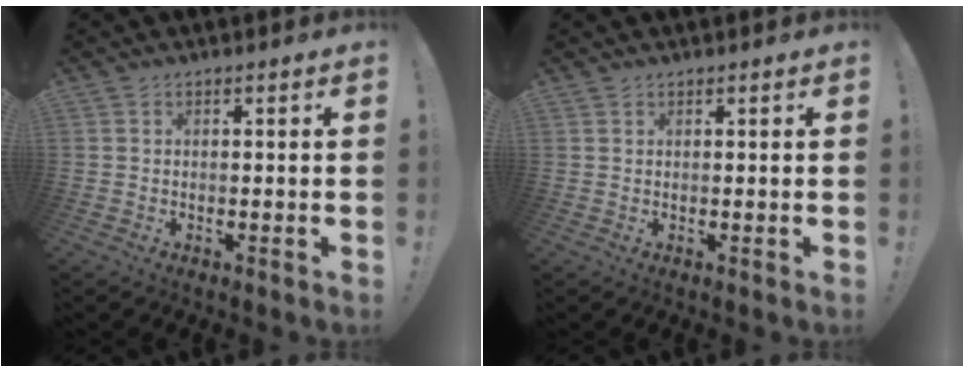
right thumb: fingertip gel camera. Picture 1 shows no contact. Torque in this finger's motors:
{"motor_torque": [-0.53, 0.53, 0.78, 0.80, 0.00]}